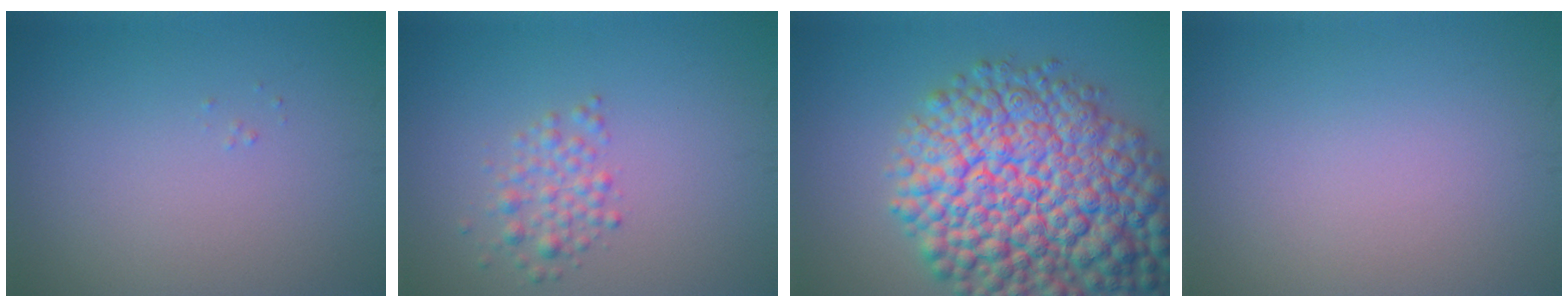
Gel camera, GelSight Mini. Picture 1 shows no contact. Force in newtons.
{"total": 2.1, "press": 2.1, "slide": 0.0}
{"total": 15.2, "press": 15.2, "slide": 0.6}
{"total": 0.0}